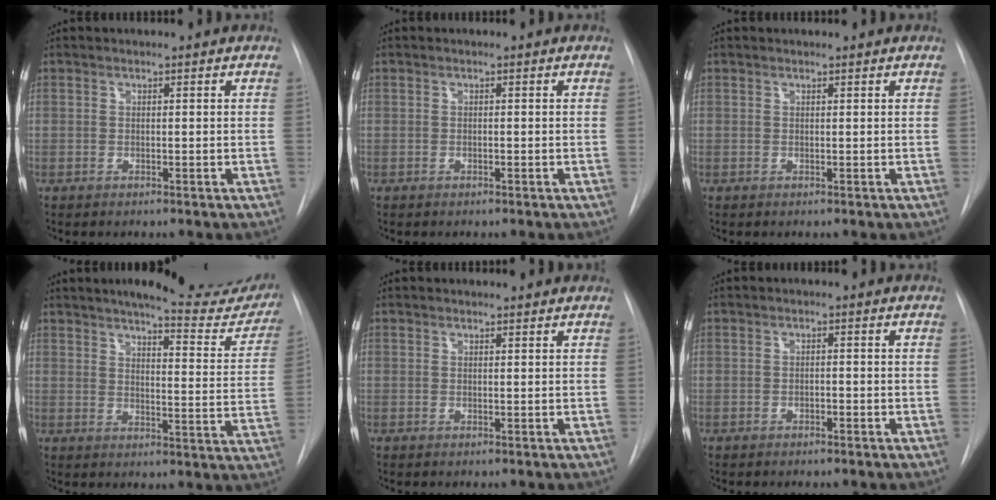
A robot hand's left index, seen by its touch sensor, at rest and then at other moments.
{"total": 0.0}
{"total": 0.8, "force": [0.8, 0.1, 0.1], "torque": [-0.006, 0.009, 0.010]}
{"total": 20.3, "force": [18.0, 3.6, 8.5], "torque": [-0.096, -0.057, 0.204]}
{"total": 2.2, "force": [2.2, 0.4, 0.4], "torque": [-0.011, 0.014, 0.023]}
{"total": 0.7, "force": [-0.5, 0.3, 0.4], "torque": [-0.007, 0.002, -0.010]}